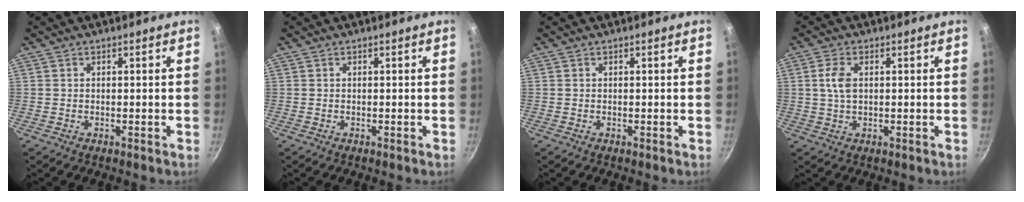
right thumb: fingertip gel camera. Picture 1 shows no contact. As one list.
[{"total": 0.0}, {"total": 0.0}, {"total": 4.2, "force": [0.8, 2.4, 3.3], "torque": [-0.069, 0.003, 0.013]}]